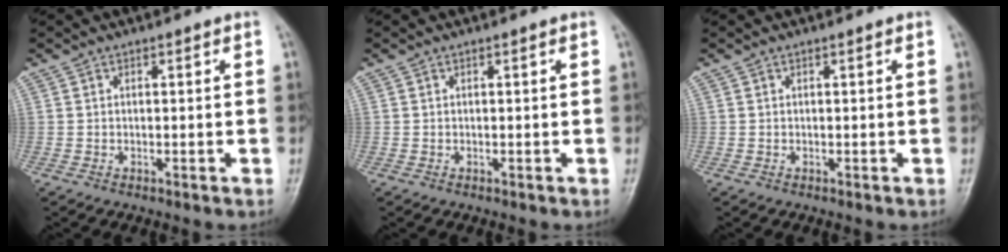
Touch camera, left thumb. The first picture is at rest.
{"total": 0.0}
{"total": 0.0}